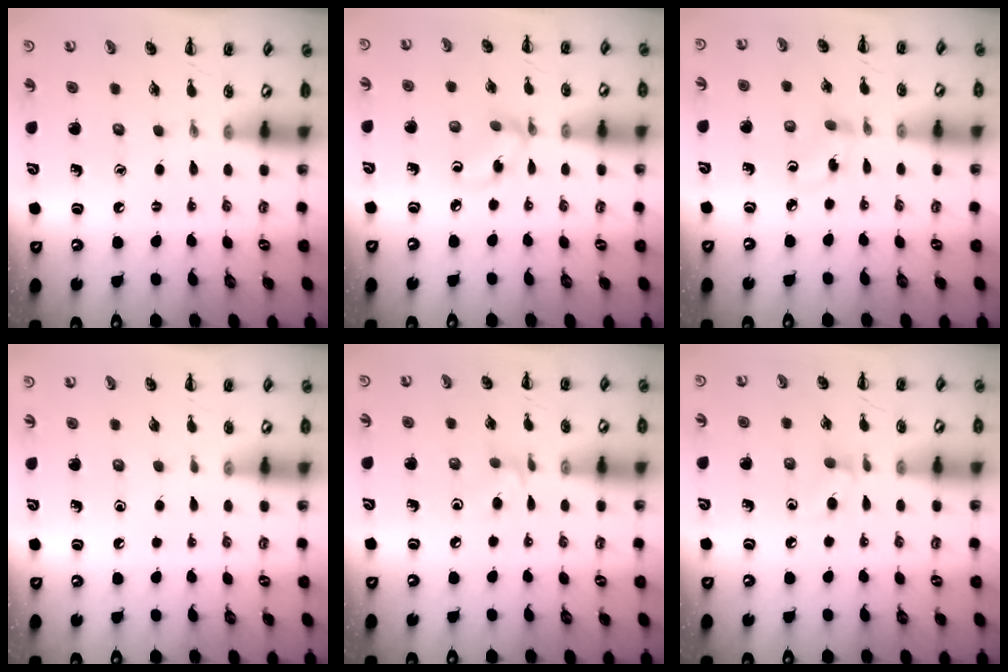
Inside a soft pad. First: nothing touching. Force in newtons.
{"total": 3.3, "press": 3.3, "slide": 0.3}
{"total": 2.8, "press": 2.5, "slide": 1.2}
{"total": 0.0}
{"total": 4.6, "press": 4.3, "slide": 1.5}
{"total": 5.0, "press": 4.6, "slide": 2.0}